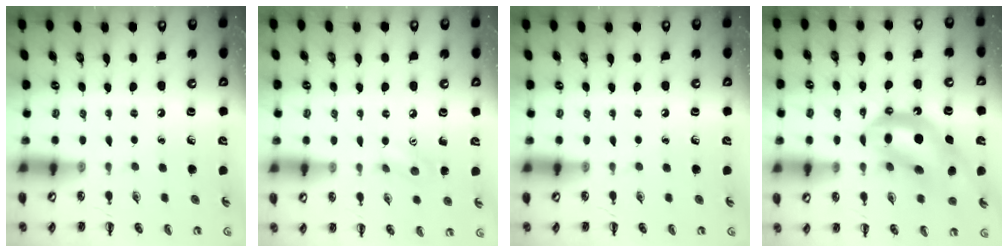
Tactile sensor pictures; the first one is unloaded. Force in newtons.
{"total": 7.3, "press": 7.1, "slide": 1.6}
{"total": 0.0}
{"total": 13.6, "press": 13.1, "slide": 3.8}